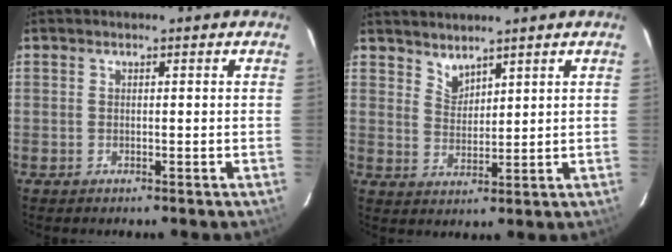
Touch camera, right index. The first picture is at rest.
{"total": 3.6, "force": [3.3, 1.2, 0.7], "torque": [-0.010, -0.003, 0.063]}